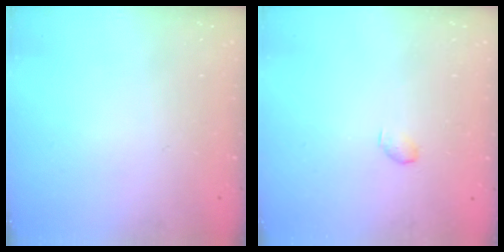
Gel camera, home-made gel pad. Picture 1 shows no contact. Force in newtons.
{"total": 3.1, "press": 3.0, "slide": 0.4}